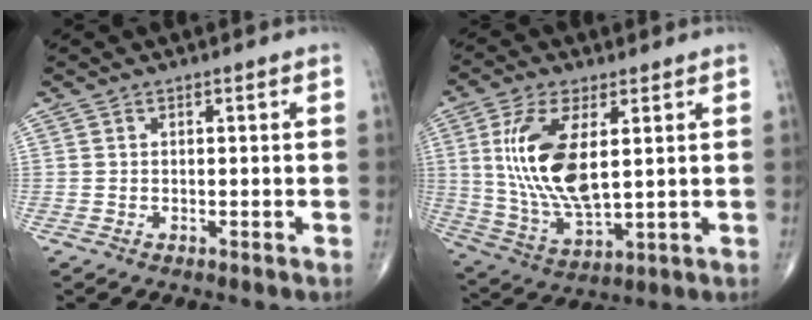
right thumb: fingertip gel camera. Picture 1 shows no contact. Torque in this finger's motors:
{"motor_torque": [0.32, 2.78, 1.86, 0.43, 0.66]}